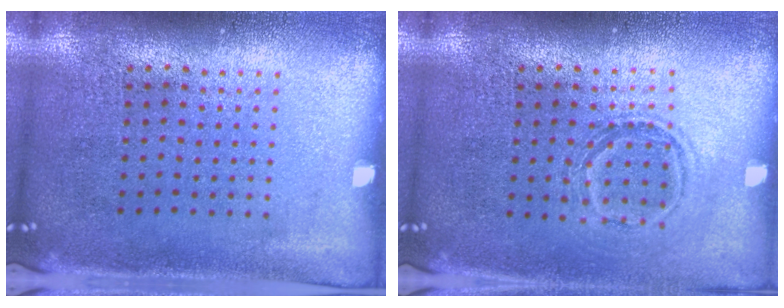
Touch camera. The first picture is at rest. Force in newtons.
{"total": 1.2, "press": 1.0, "slide": 0.6}